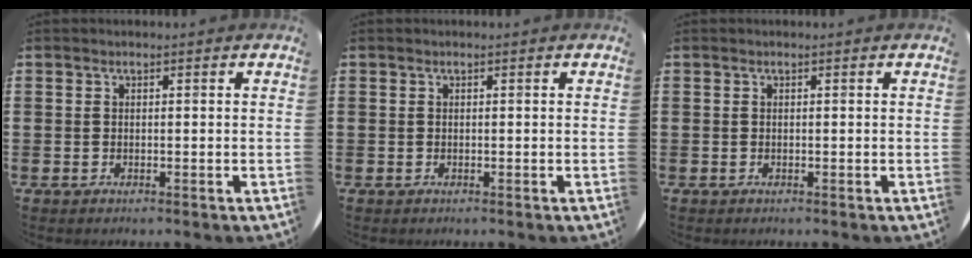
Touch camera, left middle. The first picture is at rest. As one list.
[{"total": 0.0}, {"total": 0.0}]